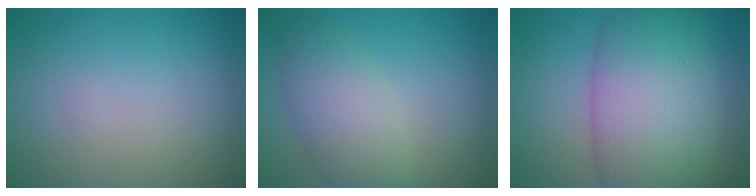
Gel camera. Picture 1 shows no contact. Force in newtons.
{"total": 4.7, "press": 4.7, "slide": 0.1}
{"total": 11.1, "press": 11.1, "slide": 0.4}